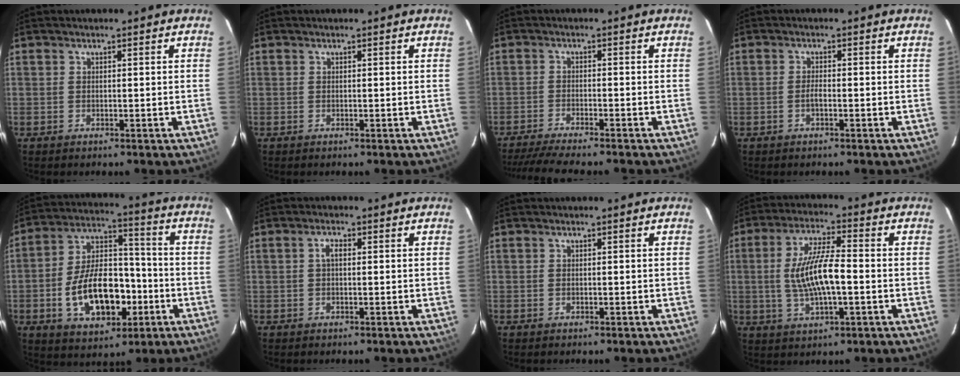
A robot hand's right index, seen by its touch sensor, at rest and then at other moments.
{"total": 0.0}
{"total": 9.0, "force": [-8.0, 0.1, 4.2], "torque": [-0.099, -0.017, -0.132]}
{"total": 1.3, "force": [-0.6, 0.4, 1.1], "torque": [-0.022, 0.001, -0.012]}
{"total": 16.8, "force": [-5.1, 9.5, 12.9], "torque": [-0.251, 0.018, -0.071]}
{"total": 1.9, "force": [0.2, 0.9, 1.7], "torque": [-0.033, 0.007, 0.002]}
{"total": 0.0}
{"total": 11.0, "force": [-1.0, 2.9, 10.6], "torque": [-0.204, 0.003, -0.015]}